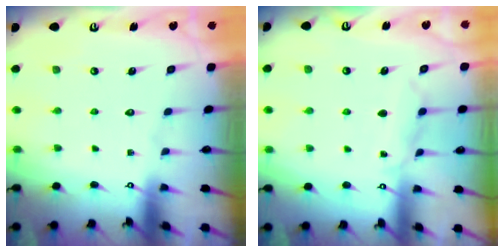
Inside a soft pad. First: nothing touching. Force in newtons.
{"total": 5.9, "press": 5.9, "slide": 0.3}